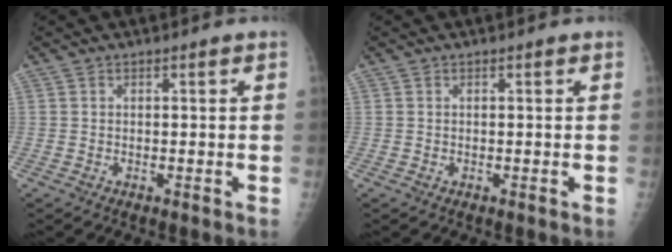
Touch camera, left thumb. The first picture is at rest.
{"total": 0.0}